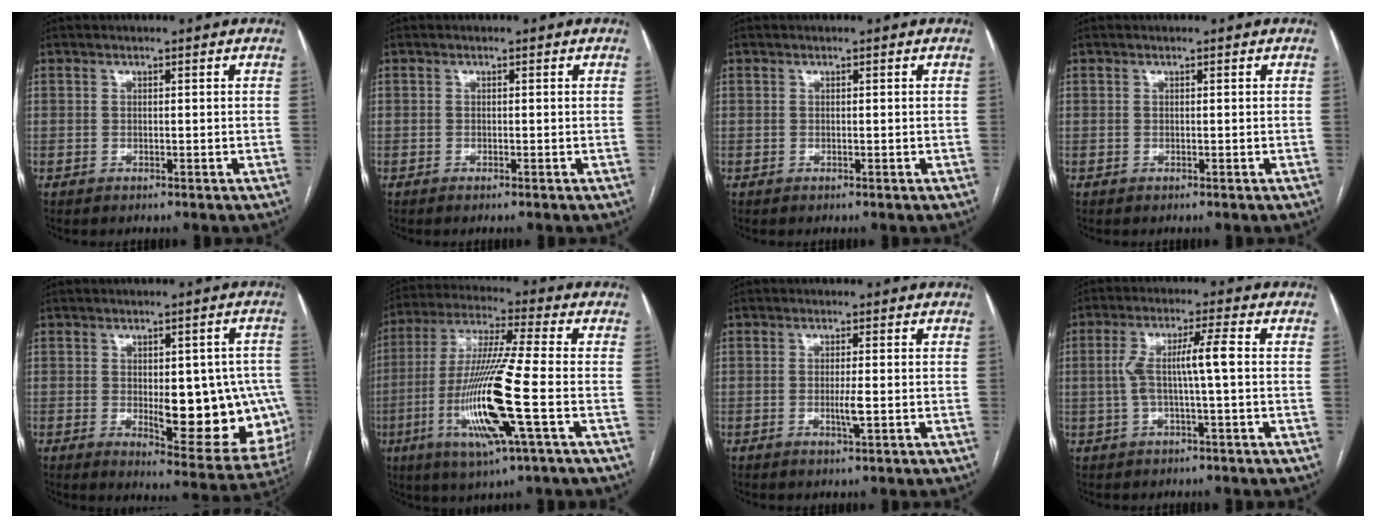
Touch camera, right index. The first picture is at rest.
{"total": 0.6, "force": [-0.4, -0.1, 0.4], "torque": [-0.008, -0.001, -0.006]}
{"total": 0.0}
{"total": 0.0}
{"total": 15.9, "force": [-2.1, 6.2, 14.5], "torque": [-0.144, 0.012, -0.003]}
{"total": 16.5, "force": [-4.6, -0.2, 15.8], "torque": [-0.328, -0.018, -0.091]}
{"total": 2.2, "force": [-0.5, -0.1, 2.1], "torque": [-0.043, -0.006, -0.009]}
{"total": 6.3, "force": [-0.1, 0.2, 6.3], "torque": [-0.131, 0.022, 0.001]}